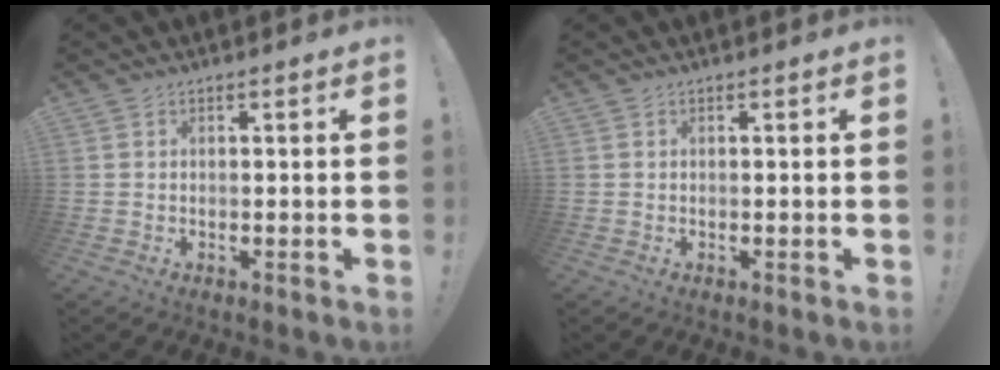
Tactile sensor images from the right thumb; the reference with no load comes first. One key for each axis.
{"total": 0.0}